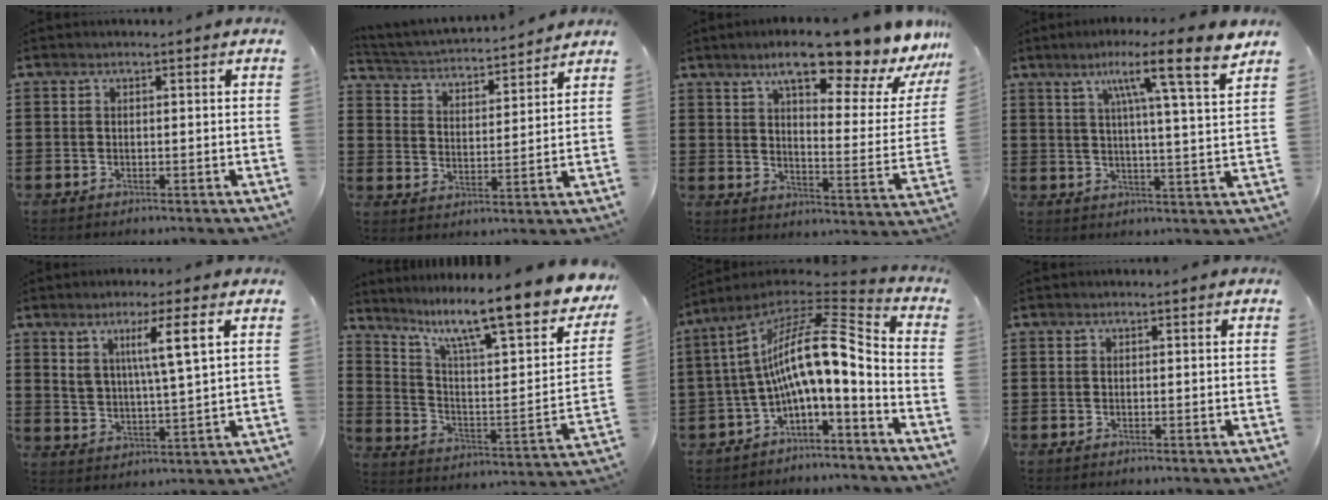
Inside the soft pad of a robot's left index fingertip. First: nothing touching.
{"total": 3.2, "force": [3.2, 0.1, 0.2], "torque": [-0.026, -0.029, 0.047]}
{"total": 12.9, "force": [9.8, 1.6, 8.2], "torque": [-0.136, -0.064, 0.153]}
{"total": 9.7, "force": [6.5, -0.8, 7.2], "torque": [-0.129, -0.040, 0.091]}
{"total": 6.5, "force": [3.5, 0.5, 5.5], "torque": [-0.107, -0.001, 0.055]}
{"total": 12.3, "force": [9.1, 1.9, 8.0], "torque": [-0.151, -0.078, 0.138]}
{"total": 11.6, "force": [-0.8, 3.1, 11.1], "torque": [-0.223, -0.016, -0.028]}
{"total": 0.0}